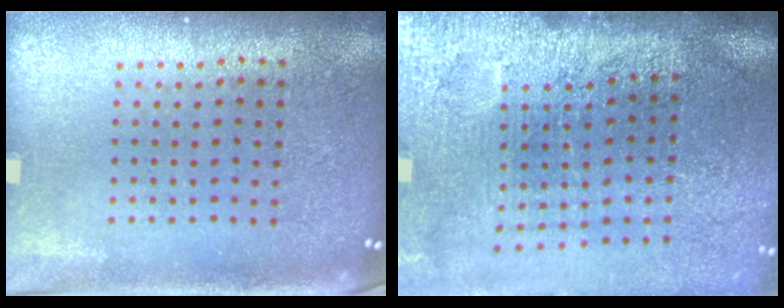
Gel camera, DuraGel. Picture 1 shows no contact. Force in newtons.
{"total": 4.8, "press": 3.7, "slide": 3.1}